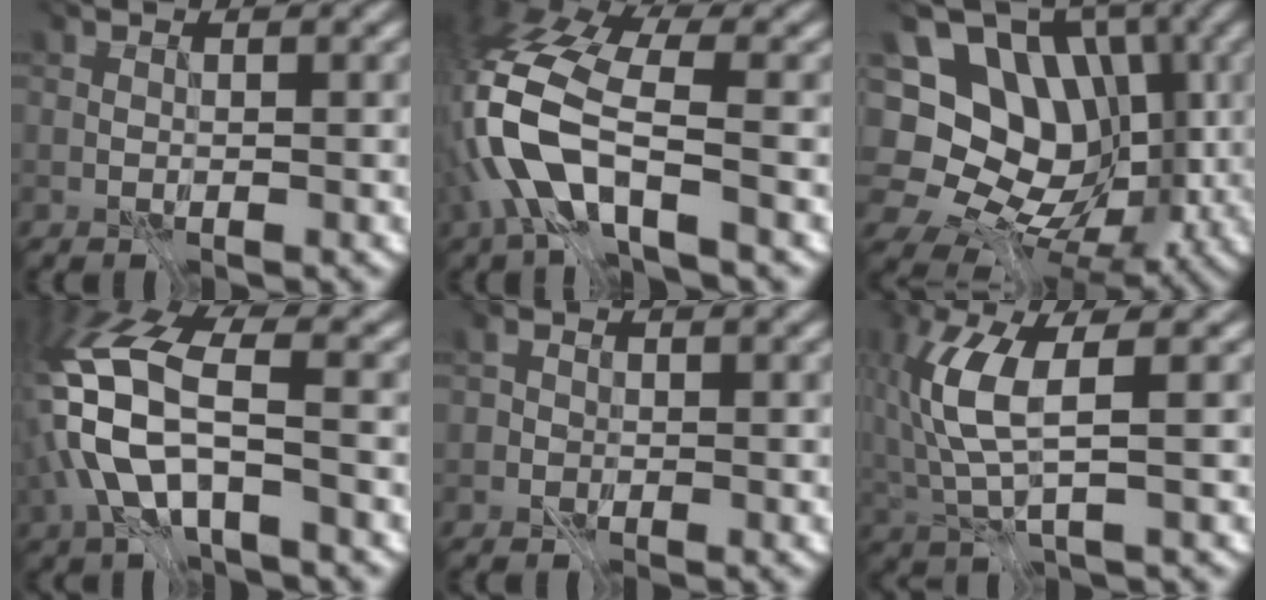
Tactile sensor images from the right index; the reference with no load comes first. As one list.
[{"total": 8.4, "force": [-4.7, 2.8, 6.3], "torque": [-0.155, -0.006, -0.083]}, {"total": 12.1, "force": [0.6, 10.3, 6.4], "torque": [-0.137, 0.018, 0.030]}, {"total": 8.2, "force": [-3.9, 2.9, 6.6], "torque": [-0.171, -0.004, -0.063]}, {"total": 1.4, "force": [-1.3, 0.4, -0.4], "torque": [-0.001, -0.006, -0.013]}, {"total": 5.2, "force": [-1.3, 1.2, 4.8], "torque": [-0.137, -0.007, -0.002]}]